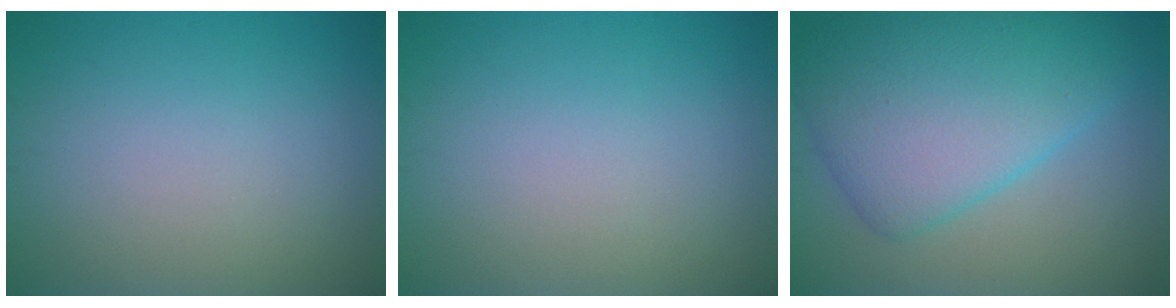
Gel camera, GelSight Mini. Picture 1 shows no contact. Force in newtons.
{"total": 0.0}
{"total": 9.3, "press": 9.3, "slide": 0.3}